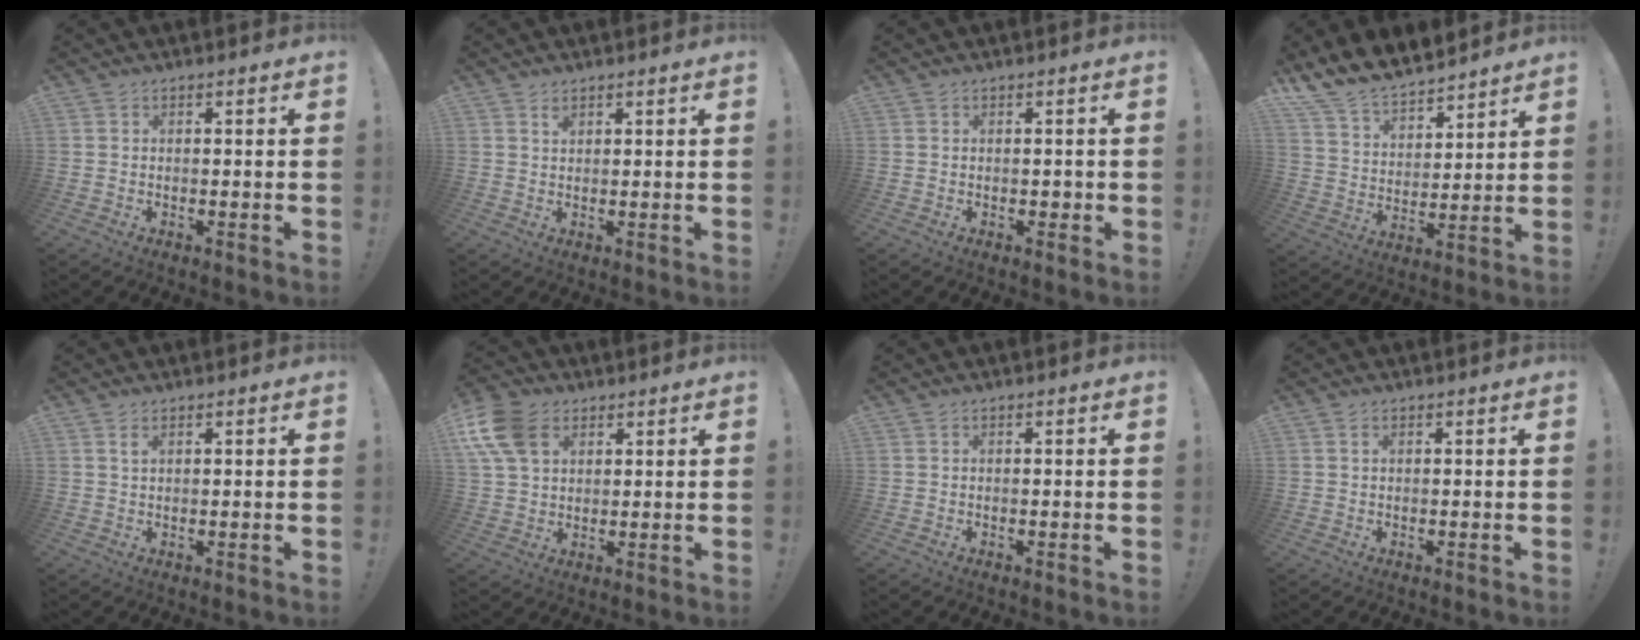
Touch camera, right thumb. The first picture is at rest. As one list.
[{"total": 1.3, "force": [1.0, 0.7, 0.5], "torque": [0.002, -0.006, 0.017]}, {"total": 1.1, "force": [-0.2, 0.9, 0.5], "torque": [-0.002, 0.001, -0.006]}, {"total": 11.3, "force": [10.6, 3.4, 2.0], "torque": [-0.067, -0.093, 0.201]}, {"total": 1.6, "force": [0.9, 0.5, 1.2], "torque": [-0.021, -0.001, 0.015]}, {"total": 12.9, "force": [5.3, 9.1, 7.5], "torque": [-0.146, -0.014, 0.105]}, {"total": 0.0}, {"total": 0.8, "force": [0.3, 0.4, 0.6], "torque": [-0.016, 0.003, 0.007]}]